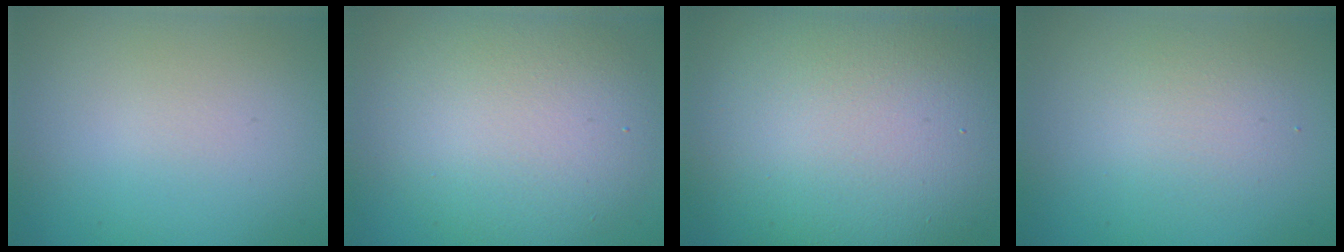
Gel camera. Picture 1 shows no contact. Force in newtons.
{"total": 7.3, "press": 7.3, "slide": 0.6}
{"total": 17.8, "press": 17.7, "slide": 1.1}
{"total": 2.2, "press": 2.2, "slide": 0.1}